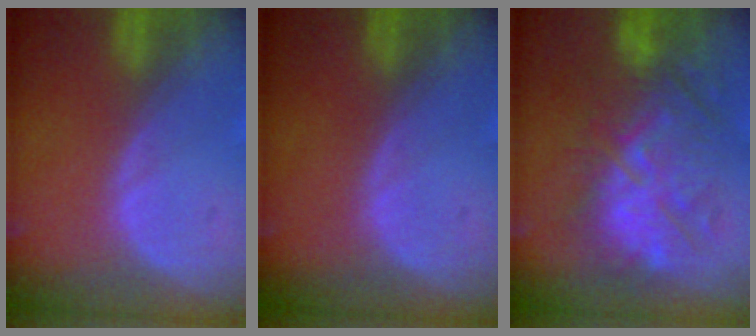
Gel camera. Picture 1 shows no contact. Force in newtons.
{"total": 0.0}
{"total": 10.6, "press": 10.6, "slide": 1.2}